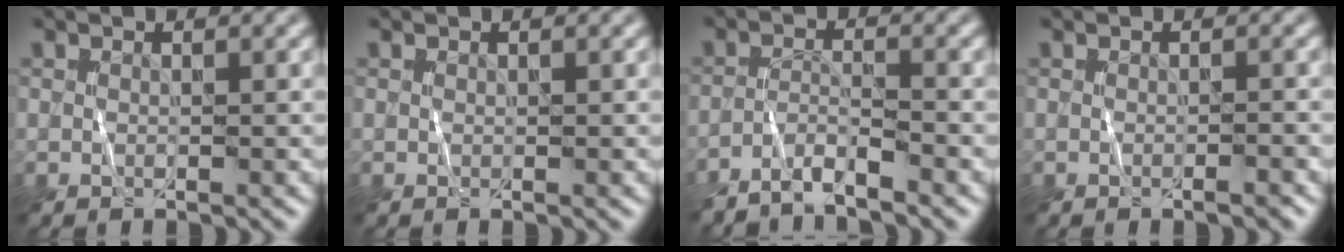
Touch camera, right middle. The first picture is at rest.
{"total": 0.0}
{"total": 2.6, "force": [-2.5, 0.0, 0.9], "torque": [-0.017, 0.007, -0.055]}
{"total": 1.3, "force": [-0.5, 0.3, 1.1], "torque": [-0.006, 0.004, -0.011]}